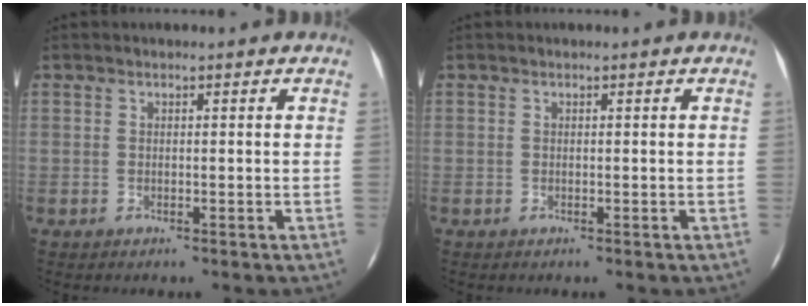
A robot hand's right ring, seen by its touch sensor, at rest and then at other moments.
{"total": 0.0}